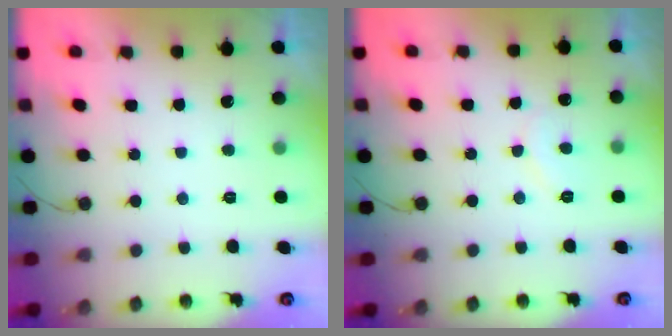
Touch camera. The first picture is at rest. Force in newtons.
{"total": 6.2, "press": 6.2, "slide": 0.5}